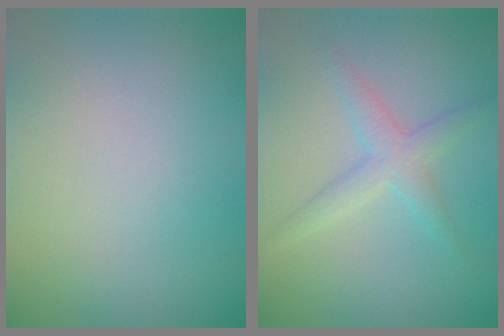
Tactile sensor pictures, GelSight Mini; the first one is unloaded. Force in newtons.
{"total": 2.5, "press": 2.5, "slide": 0.1}